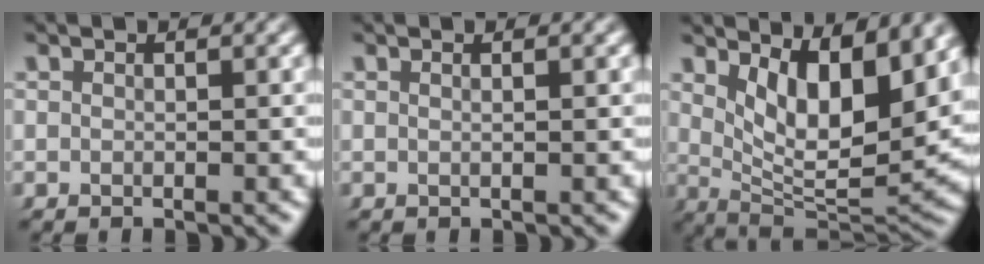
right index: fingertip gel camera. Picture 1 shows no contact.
{"total": 0.6, "force": [0.0, -0.3, 0.6], "torque": [-0.009, 0.000, 0.001]}
{"total": 9.6, "force": [2.7, 4.5, 8.0], "torque": [-0.128, -0.021, 0.049]}